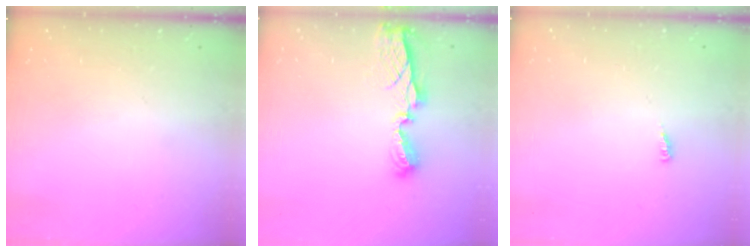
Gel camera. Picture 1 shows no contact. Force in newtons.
{"total": 6.7, "press": 6.7, "slide": 0.2}
{"total": 2.6, "press": 2.6, "slide": 0.3}